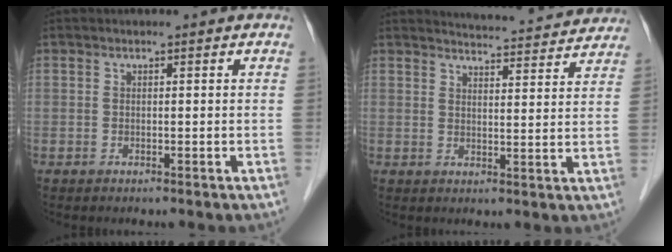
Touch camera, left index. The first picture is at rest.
{"total": 12.8, "force": [12.5, 1.4, 2.4], "torque": [-0.023, -0.009, 0.140]}